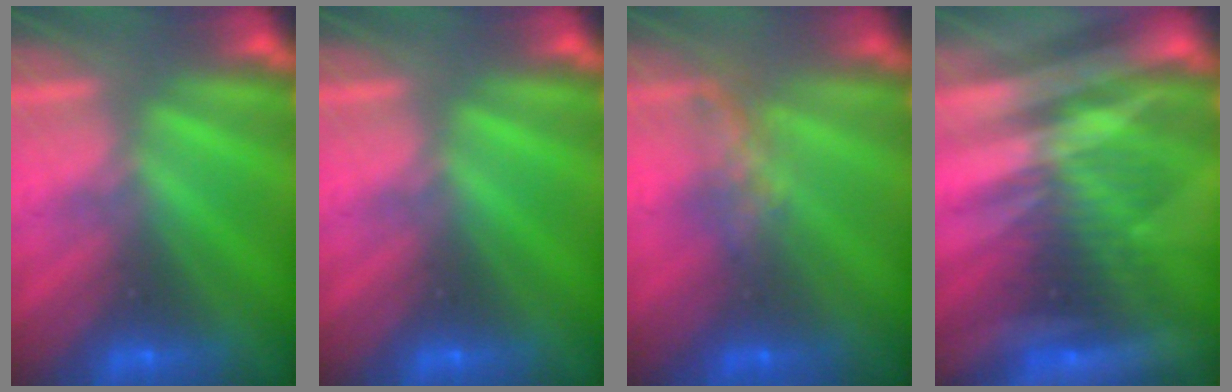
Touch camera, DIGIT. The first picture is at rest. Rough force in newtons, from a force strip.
{"total": 0.0}
{"total": 4.5}
{"total": 3.0}